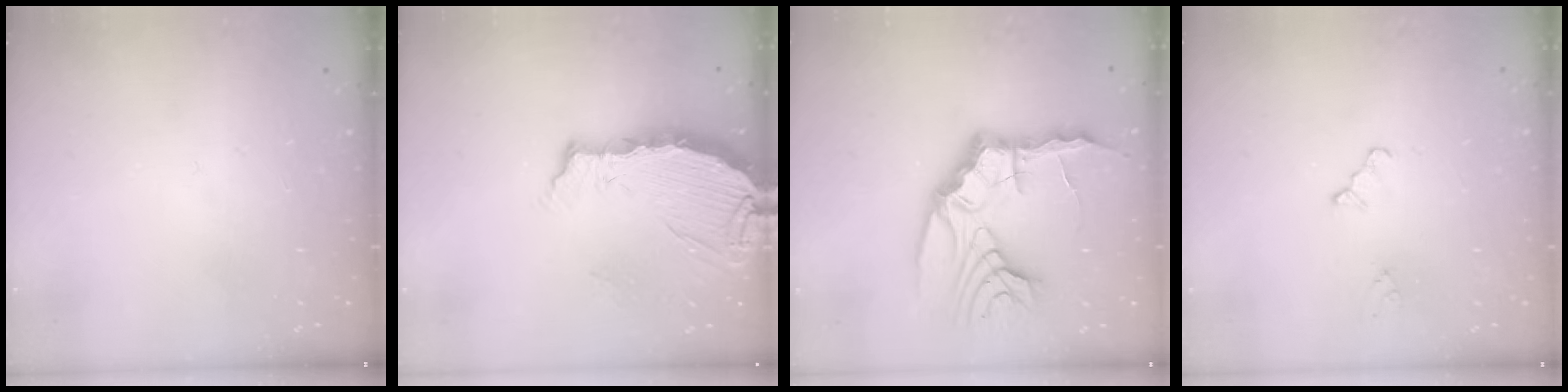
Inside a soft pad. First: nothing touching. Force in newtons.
{"total": 7.5, "press": 7.5, "slide": 0.8}
{"total": 14.3, "press": 14.1, "slide": 2.3}
{"total": 0.7, "press": 0.7, "slide": 0.2}